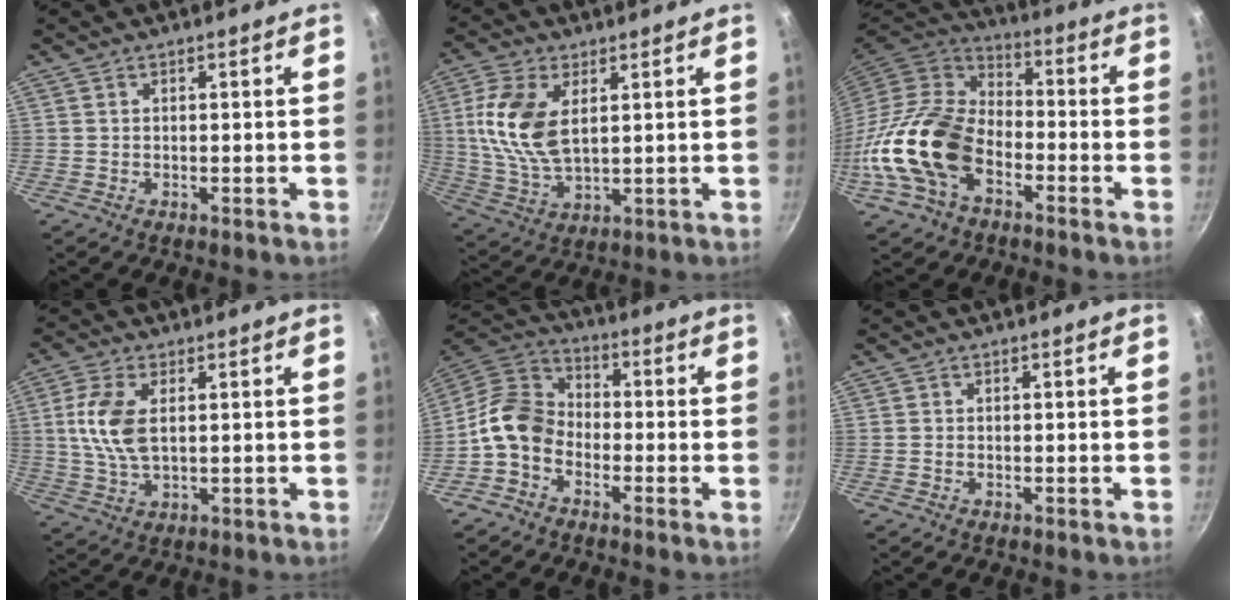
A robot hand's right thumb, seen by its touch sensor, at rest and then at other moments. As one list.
[{"total": 12.6, "force": [3.0, 6.9, 10.1], "torque": [-0.204, -0.009, 0.064]}, {"total": 17.7, "force": [-6.1, 11.8, 11.8], "torque": [-0.209, 0.048, -0.132]}, {"total": 9.1, "force": [1.5, 4.8, 7.6], "torque": [-0.155, 0.001, 0.031]}, {"total": 9.8, "force": [-3.6, 7.2, 5.4], "torque": [-0.081, 0.049, -0.097]}, {"total": 0.0}]